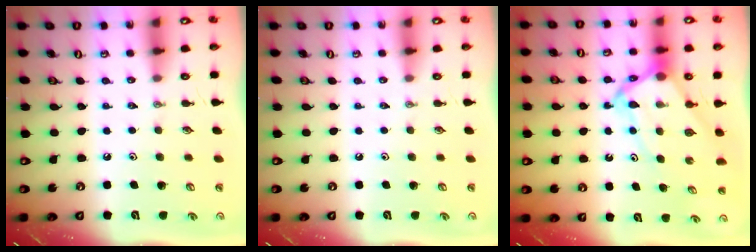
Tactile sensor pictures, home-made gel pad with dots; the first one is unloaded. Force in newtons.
{"total": 0.0}
{"total": 9.5, "press": 9.5, "slide": 0.8}